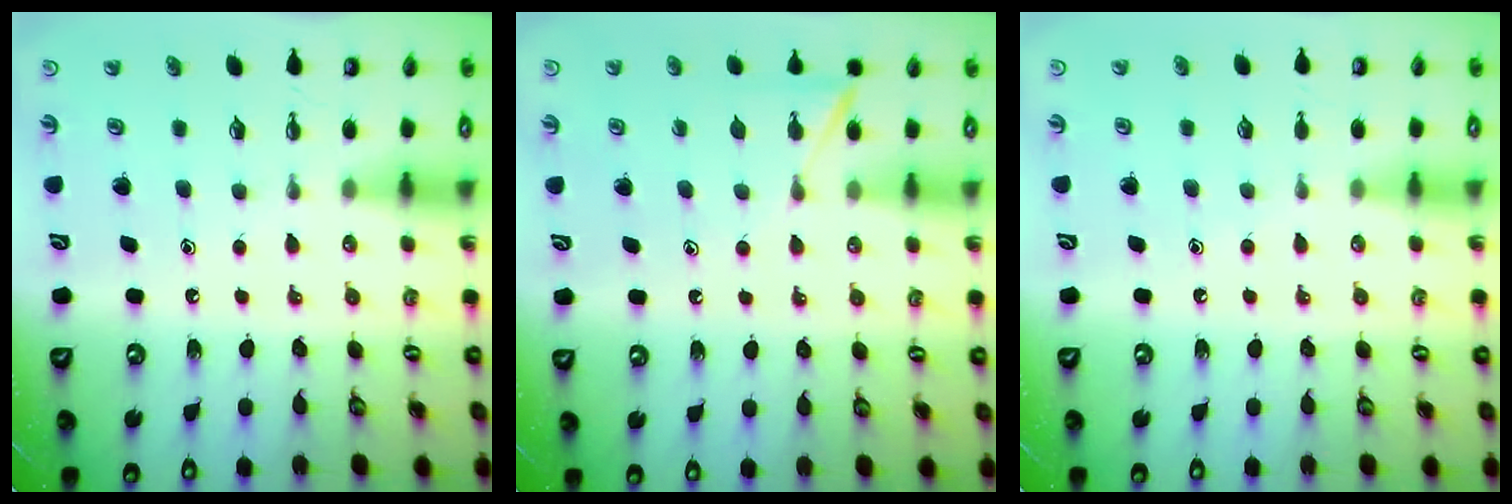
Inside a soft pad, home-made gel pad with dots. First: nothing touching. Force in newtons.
{"total": 7.9, "press": 7.8, "slide": 0.7}
{"total": 4.5, "press": 4.4, "slide": 0.6}